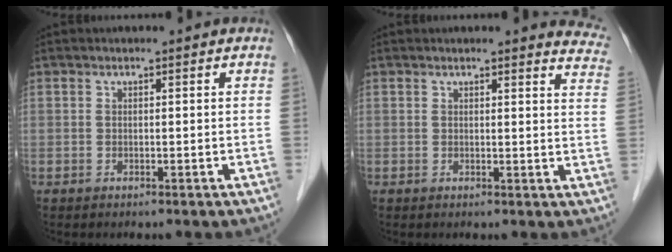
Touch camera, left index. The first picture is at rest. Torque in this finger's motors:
{"motor_torque": [0.37, -0.36, 0.11, 0.00]}